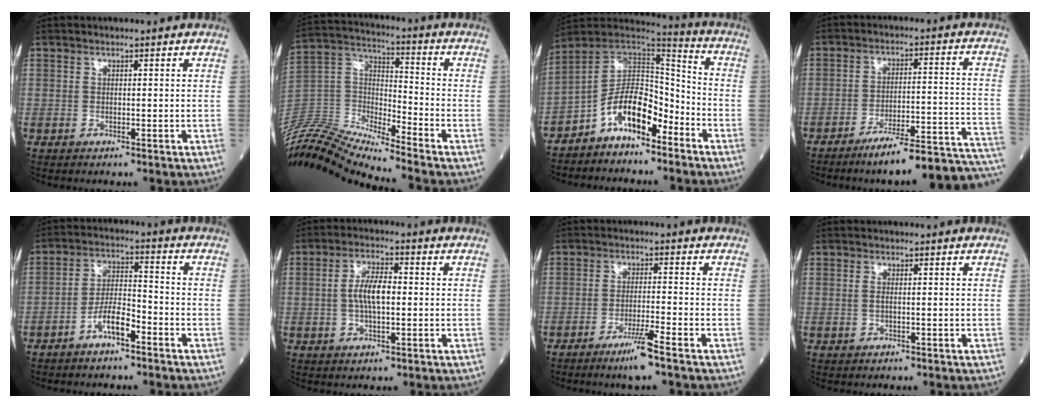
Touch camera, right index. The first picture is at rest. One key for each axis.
{"total": 16.1, "fx": -15.5, "fy": -0.8, "fz": 4.0, "tx": -0.084, "ty": 0.035, "tz": -0.302}
{"total": 10.8, "fx": -6.5, "fy": 4.9, "fz": 7.1, "tx": -0.127, "ty": 0.035, "tz": -0.118}
{"total": 17.7, "fx": -15.3, "fy": 0.4, "fz": 8.8, "tx": -0.066, "ty": 0.030, "tz": -0.211}
{"total": 5.8, "fx": -3.6, "fy": 1.6, "fz": 4.3, "tx": -0.089, "ty": 0.014, "tz": -0.066}
{"total": 5.9, "fx": -0.1, "fy": 2.0, "fz": 5.5, "tx": -0.113, "ty": 0.007, "tz": -0.003}
{"total": 4.8, "fx": -3.3, "fy": -0.7, "fz": 3.5, "tx": -0.067, "ty": -0.011, "tz": -0.063}
{"total": 0.7, "fx": 0.0, "fy": 0.2, "fz": 0.7, "tx": -0.019, "ty": -0.001, "tz": 0.000}